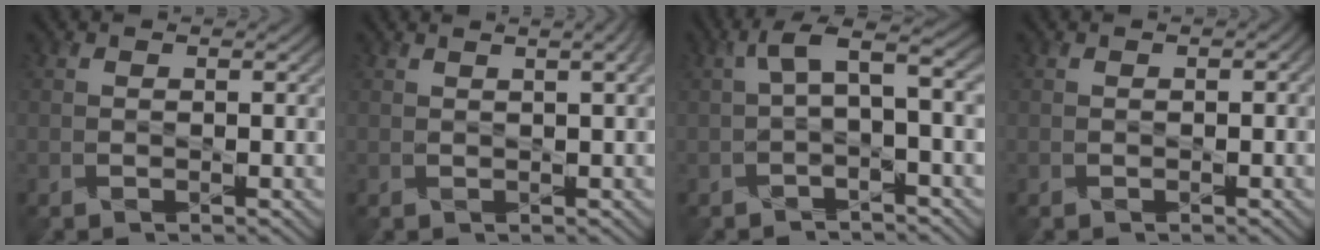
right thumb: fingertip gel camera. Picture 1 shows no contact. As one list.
[{"total": 3.5, "force": [1.6, 1.0, 2.9], "torque": [-0.027, 0.014, 0.004]}, {"total": 4.5, "force": [0.1, 1.3, 4.3], "torque": [-0.082, 0.012, -0.004]}, {"total": 0.6, "force": [-0.1, 0.5, 0.4], "torque": [-0.005, -0.004, -0.003]}]